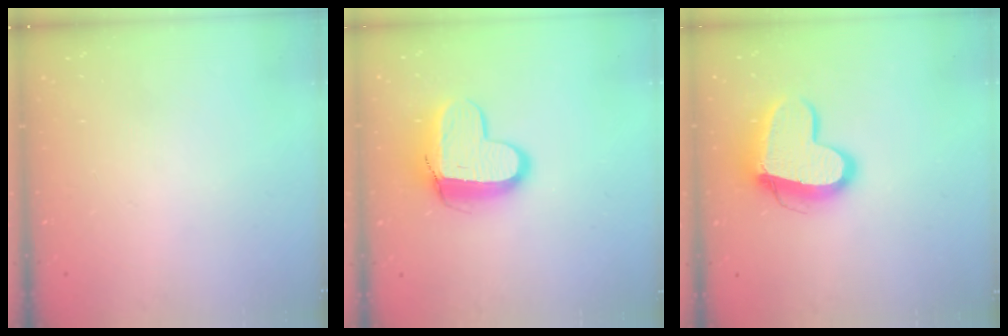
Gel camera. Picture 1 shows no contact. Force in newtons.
{"total": 12.7, "press": 12.7, "slide": 1.1}
{"total": 14.7, "press": 14.6, "slide": 1.3}